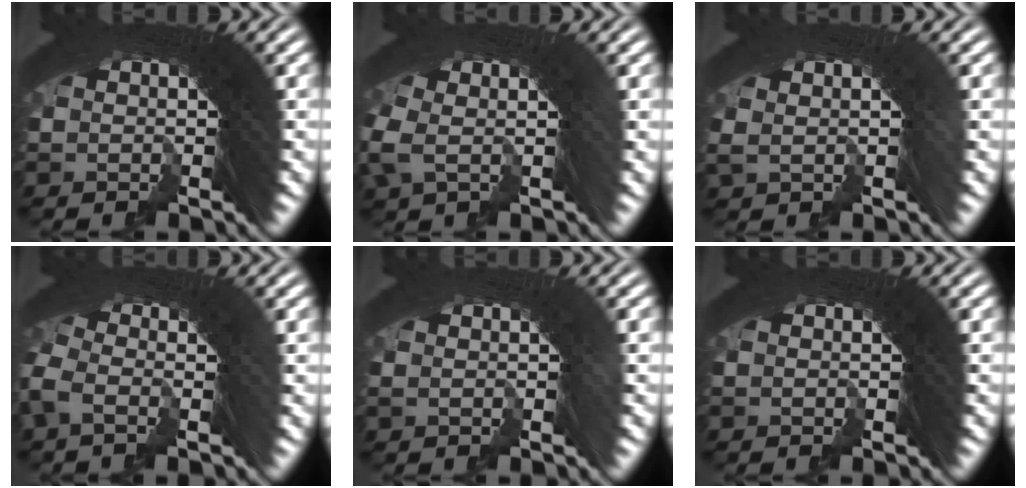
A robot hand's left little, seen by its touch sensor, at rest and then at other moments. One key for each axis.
{"total": 2.7, "fx": 0.8, "fy": 0.7, "fz": 2.5, "tx": -0.042, "ty": 0.012, "tz": 0.009}
{"total": 1.4, "fx": 0.7, "fy": -0.4, "fz": 1.2, "tx": -0.001, "ty": 0.017, "tz": 0.013}
{"total": 2.2, "fx": -1.0, "fy": 1.0, "fz": 1.7, "tx": -0.041, "ty": 0.007, "tz": -0.026}
{"total": 1.1, "fx": 0.4, "fy": -0.3, "fz": 0.9, "tx": 0.003, "ty": 0.022, "tz": 0.003}
{"total": 0.0}